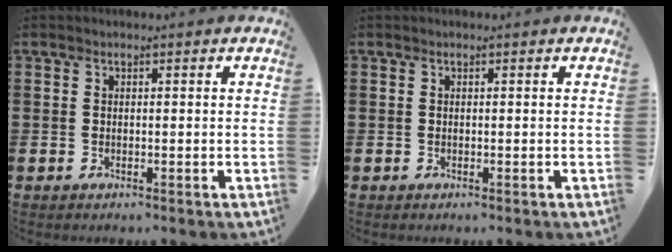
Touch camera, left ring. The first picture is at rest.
{"total": 0.0}